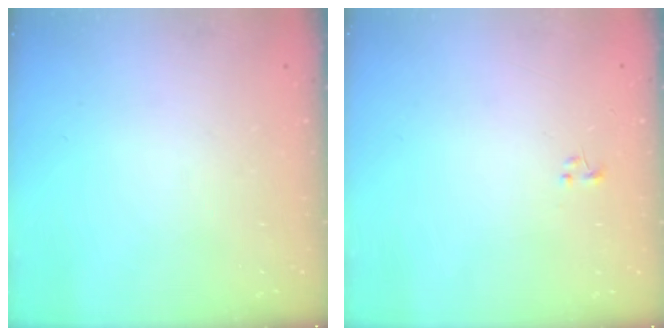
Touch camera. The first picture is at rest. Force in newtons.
{"total": 0.0}